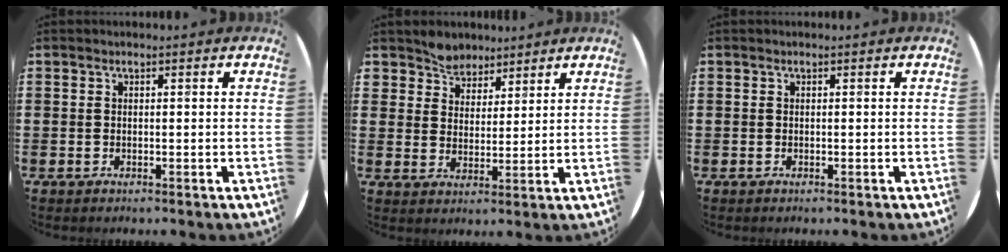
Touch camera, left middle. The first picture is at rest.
{"total": 4.4, "force": [4.0, 1.8, -0.5], "torque": [-0.010, -0.009, 0.077]}
{"total": 0.0}